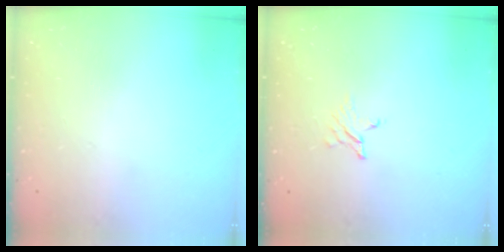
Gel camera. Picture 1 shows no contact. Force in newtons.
{"total": 2.5, "press": 2.5, "slide": 0.2}